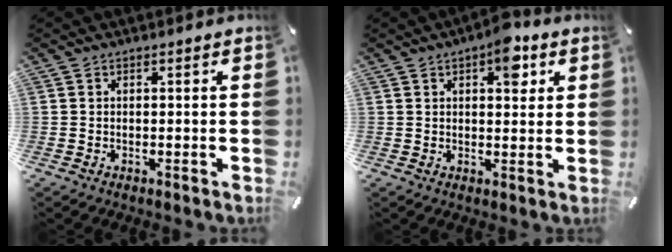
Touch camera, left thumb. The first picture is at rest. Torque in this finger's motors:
{"motor_torque": [1.24, 1.40, 0.61, -0.68, 0.22]}